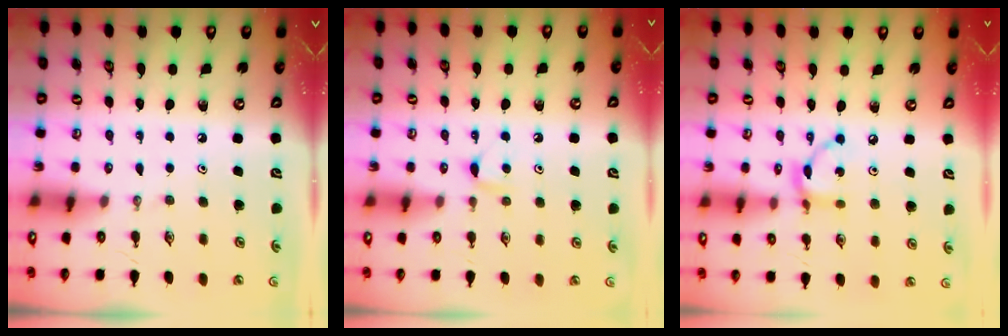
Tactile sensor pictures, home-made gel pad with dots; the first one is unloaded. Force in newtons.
{"total": 4.7, "press": 4.7, "slide": 0.5}
{"total": 7.9, "press": 7.9, "slide": 0.4}